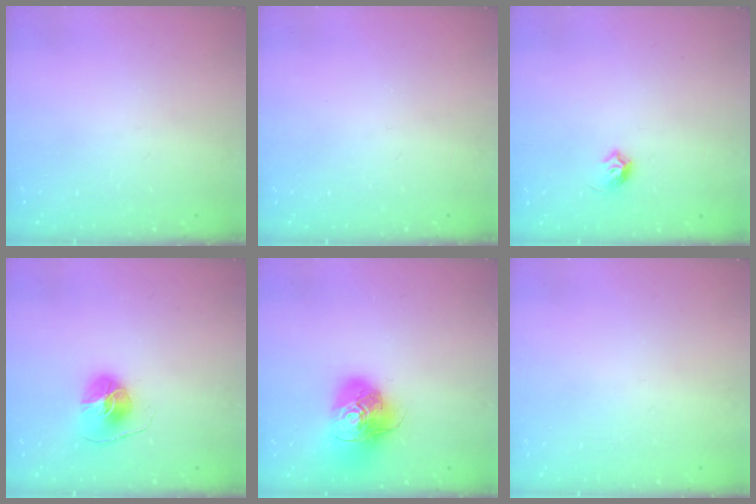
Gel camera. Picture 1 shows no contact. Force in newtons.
{"total": 0.0}
{"total": 5.7, "press": 5.6, "slide": 1.0}
{"total": 9.2, "press": 9.2, "slide": 0.4}
{"total": 15.9, "press": 15.8, "slide": 2.3}
{"total": 0.7, "press": 0.7, "slide": 0.3}